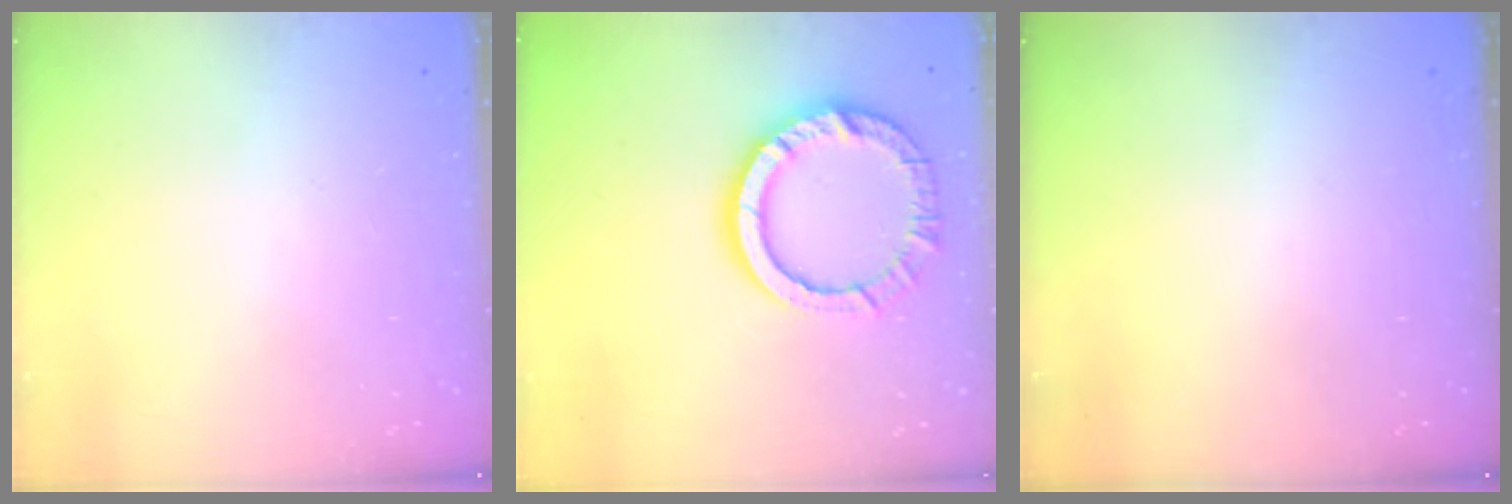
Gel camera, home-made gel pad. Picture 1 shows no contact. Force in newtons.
{"total": 13.5, "press": 13.5, "slide": 1.3}
{"total": 0.0}